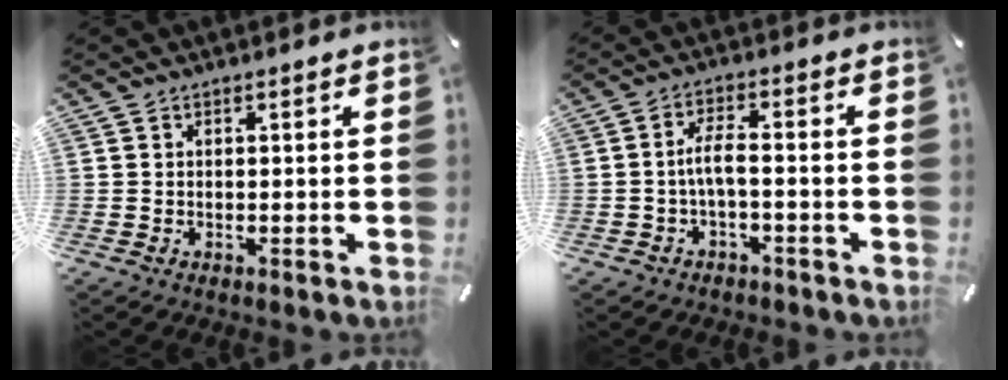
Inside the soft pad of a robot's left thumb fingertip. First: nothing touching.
{"total": 5.0, "force": [-1.3, 2.1, 4.3], "torque": [-0.091, 0.010, -0.030]}